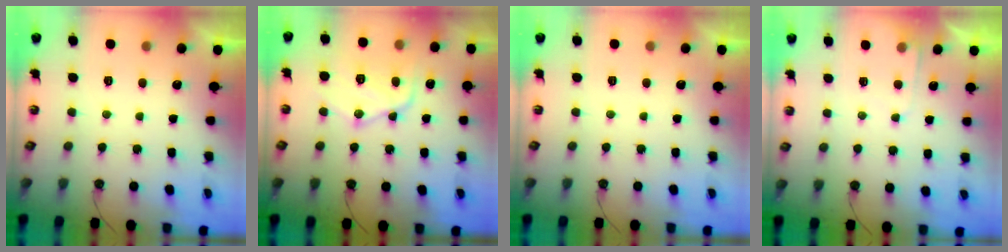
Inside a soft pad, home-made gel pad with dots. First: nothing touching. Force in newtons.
{"total": 13.4, "press": 13.4, "slide": 1.1}
{"total": 0.0}
{"total": 5.1, "press": 5.1, "slide": 0.7}